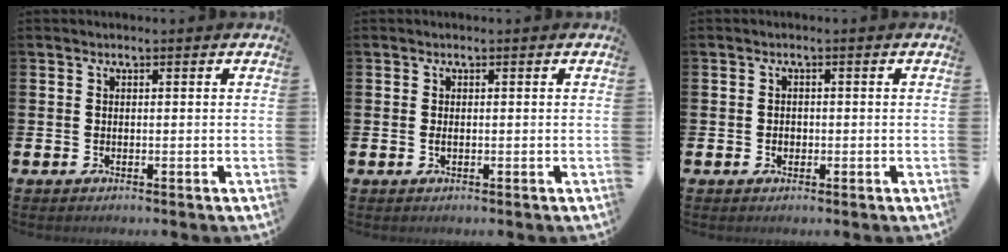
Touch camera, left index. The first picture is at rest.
{"total": 0.6, "force": [0.0, 0.3, 0.6], "torque": [-0.012, 0.002, -0.001]}
{"total": 1.1, "force": [-0.2, 1.0, 0.5], "torque": [0.003, 0.001, -0.009]}